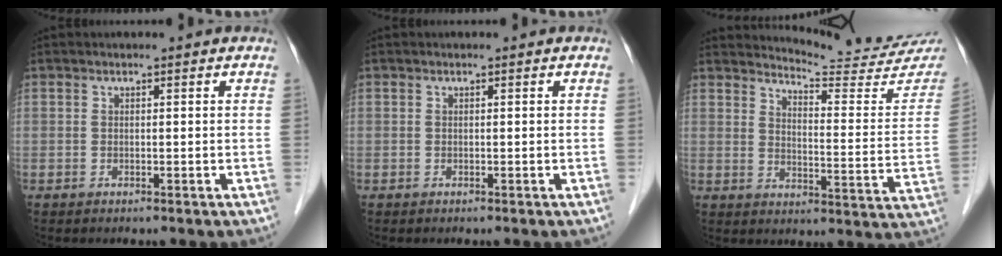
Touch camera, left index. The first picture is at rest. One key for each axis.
{"total": 0.0}
{"total": 16.5, "fx": 16.2, "fy": 0.1, "fz": 2.6, "tx": -0.037, "ty": -0.103, "tz": 0.186}